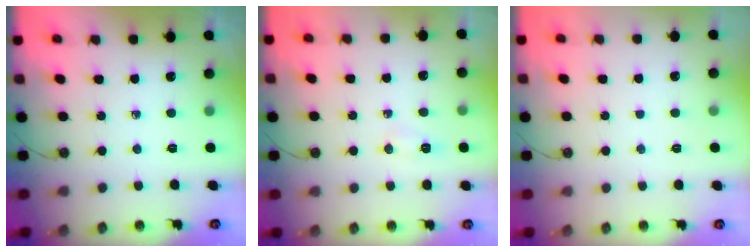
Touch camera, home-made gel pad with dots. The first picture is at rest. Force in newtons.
{"total": 13.2, "press": 6.4, "slide": 11.5}
{"total": 1.3, "press": 1.3, "slide": 0.1}